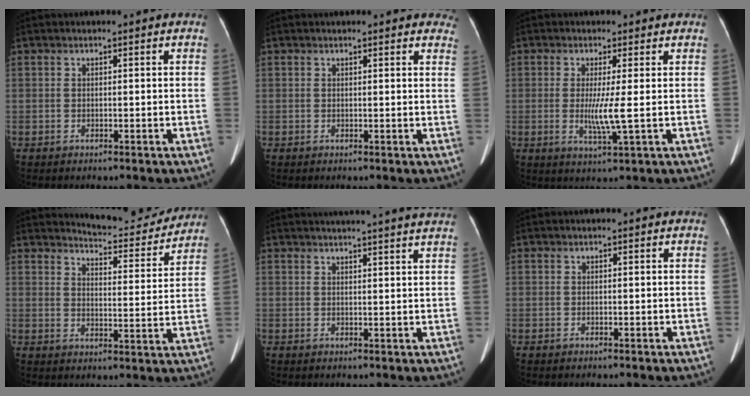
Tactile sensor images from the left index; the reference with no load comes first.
{"total": 8.3, "force": [7.4, 2.1, 3.2], "torque": [-0.009, -0.016, 0.058]}
{"total": 4.2, "force": [-0.6, -0.4, 4.2], "torque": [-0.078, -0.028, -0.010]}
{"total": 11.1, "force": [10.9, 1.5, 1.8], "torque": [-0.018, -0.039, 0.132]}
{"total": 16.0, "force": [14.8, -0.7, 6.1], "torque": [-0.094, -0.027, 0.173]}
{"total": 0.0}